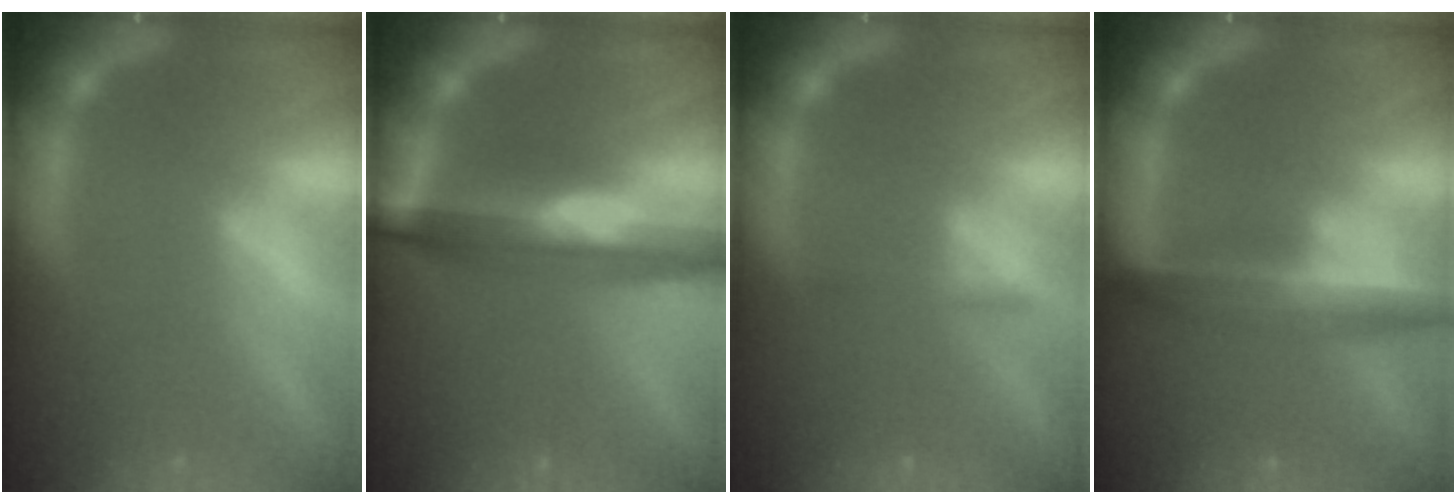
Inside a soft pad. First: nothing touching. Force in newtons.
{"total": 8.1}
{"total": 1.4}
{"total": 5.5}